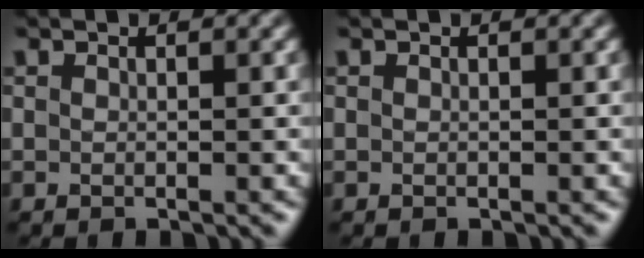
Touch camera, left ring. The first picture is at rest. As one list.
[{"total": 0.0}]